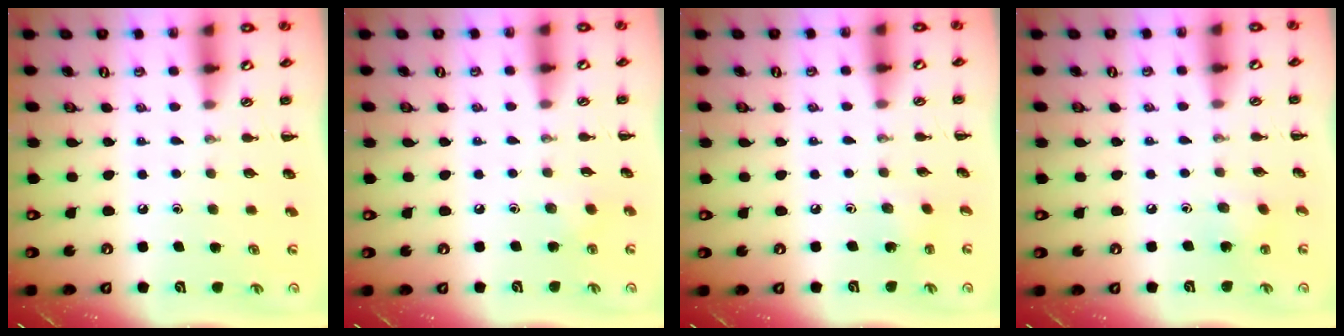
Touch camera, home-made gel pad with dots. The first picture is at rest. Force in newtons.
{"total": 3.6, "press": 3.5, "slide": 1.1}
{"total": 1.9, "press": 1.8, "slide": 0.6}
{"total": 2.8, "press": 2.7, "slide": 0.6}